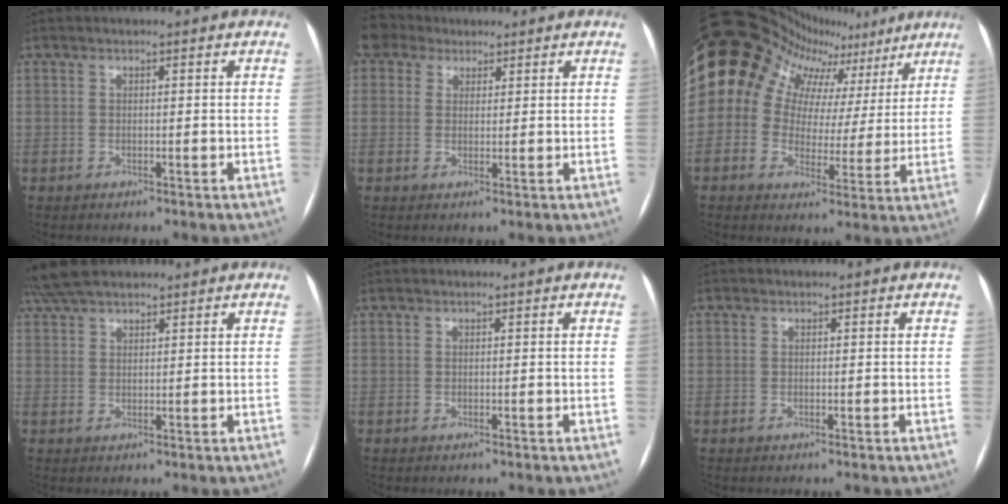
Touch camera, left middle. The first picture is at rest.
{"total": 3.2, "force": [2.7, 1.6, -0.5], "torque": [0.002, 0.018, 0.052]}
{"total": 18.9, "force": [10.9, 13.4, 7.7], "torque": [-0.143, 0.076, 0.146]}
{"total": 5.9, "force": [5.0, 1.6, 2.6], "torque": [-0.054, 0.030, 0.098]}
{"total": 0.0}
{"total": 1.3, "force": [-0.6, -0.9, -0.8], "torque": [0.014, -0.008, -0.010]}